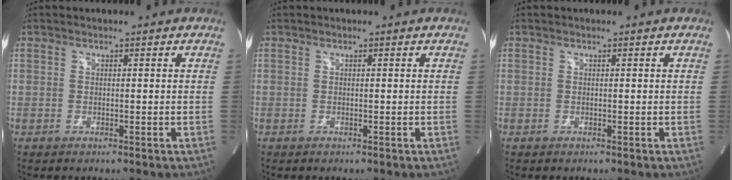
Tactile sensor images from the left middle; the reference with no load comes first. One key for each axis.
{"total": 0.0}
{"total": 0.0}